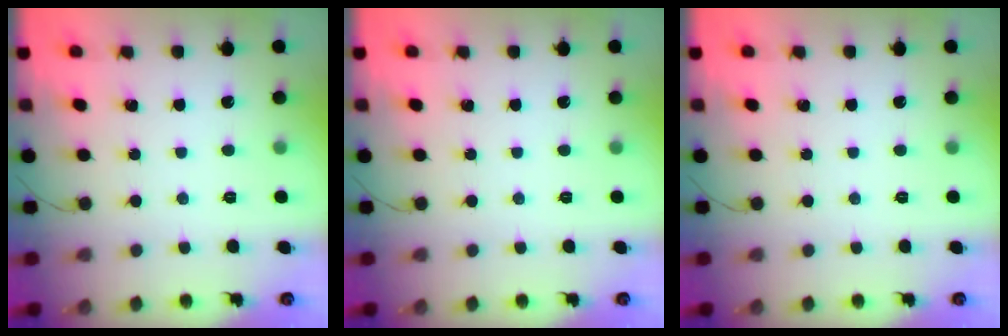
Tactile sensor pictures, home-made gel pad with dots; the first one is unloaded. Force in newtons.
{"total": 0.0}
{"total": 0.0}